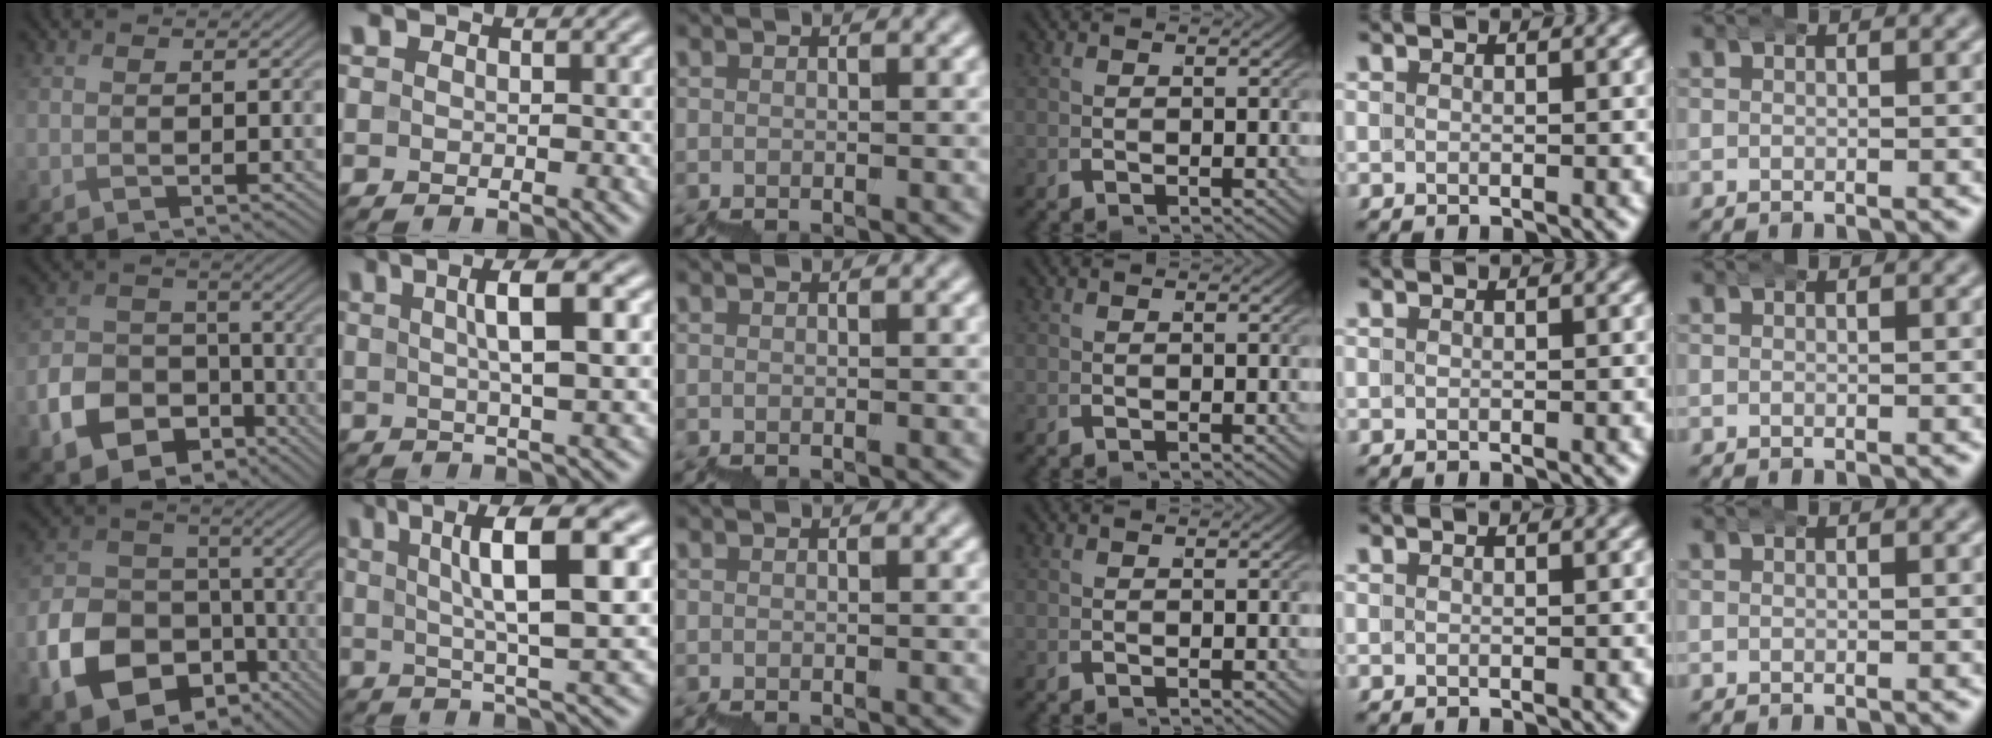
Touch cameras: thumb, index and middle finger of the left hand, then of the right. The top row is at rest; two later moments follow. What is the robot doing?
{"motion": "wrap", "object": "bubble wrap"}